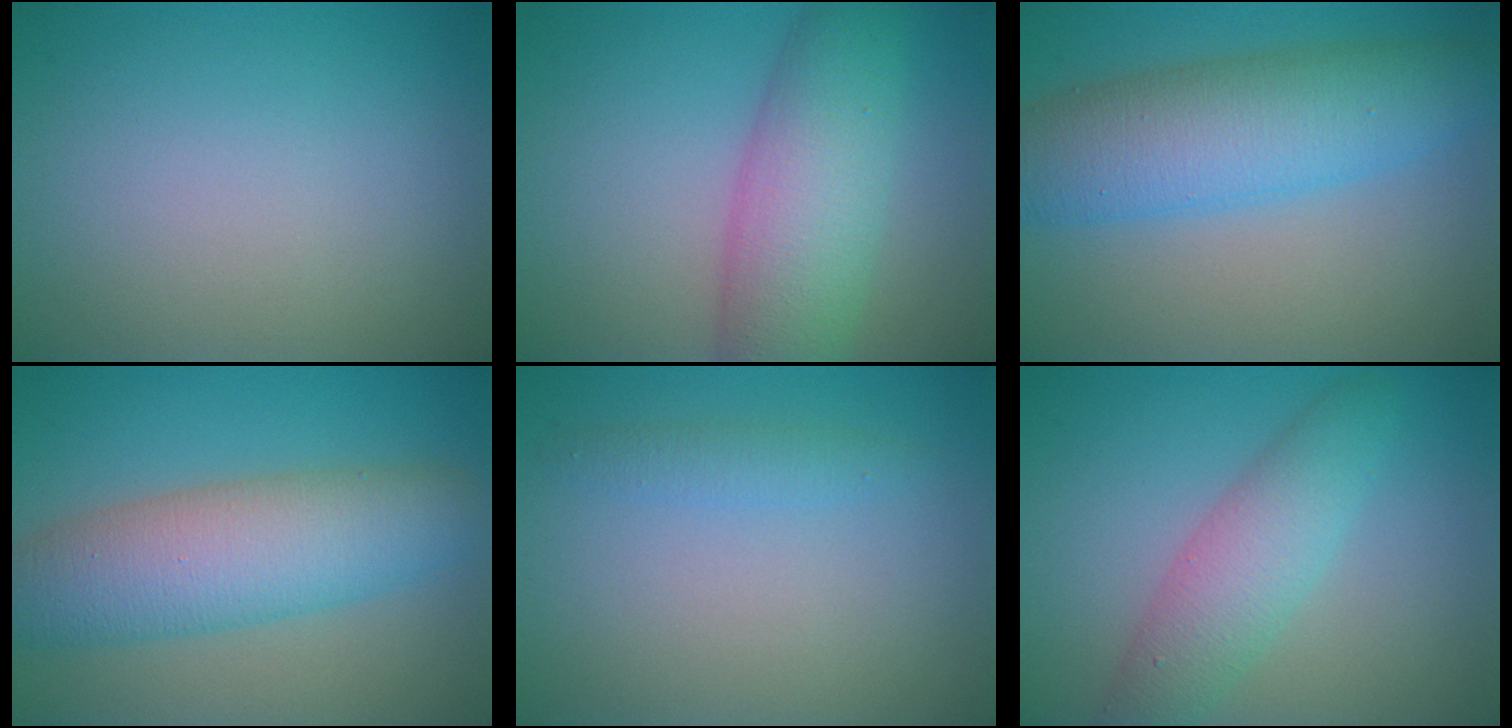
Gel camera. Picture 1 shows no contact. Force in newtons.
{"total": 7.1, "press": 7.1, "slide": 0.3}
{"total": 8.1, "press": 8.1, "slide": 0.1}
{"total": 7.9, "press": 7.9, "slide": 0.2}
{"total": 1.3, "press": 1.3, "slide": 0.0}
{"total": 4.5, "press": 4.5, "slide": 0.1}